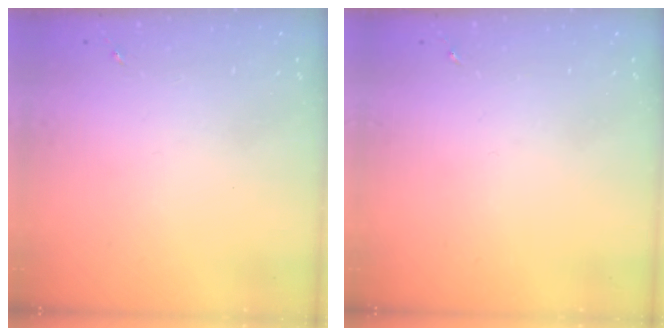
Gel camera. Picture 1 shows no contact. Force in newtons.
{"total": 0.0}